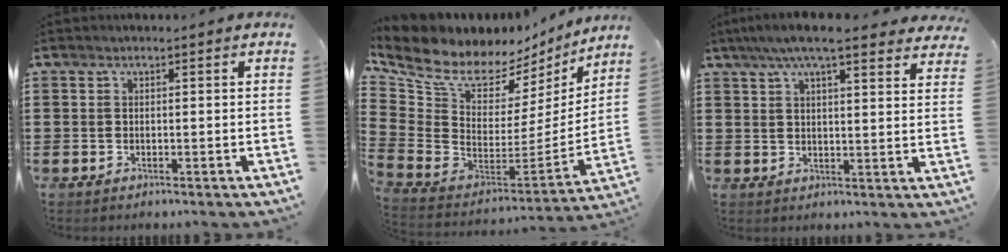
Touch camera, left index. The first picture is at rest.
{"total": 7.7, "force": [6.1, 3.8, 2.7], "torque": [-0.094, -0.059, 0.109]}
{"total": 7.4, "force": [6.2, 0.8, 4.1], "torque": [-0.095, -0.012, 0.110]}